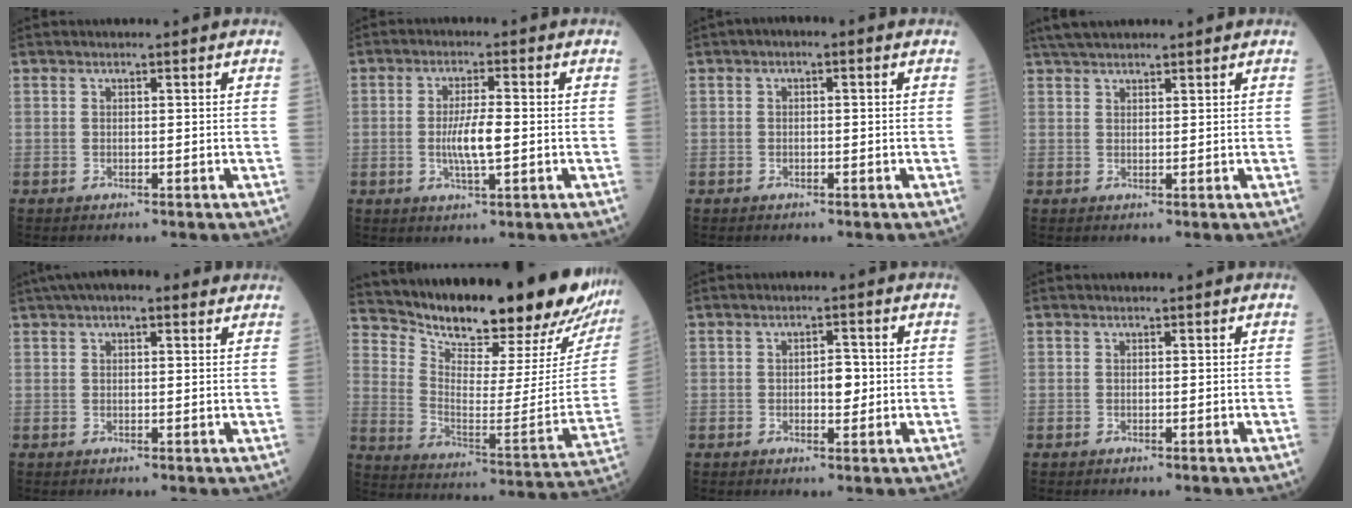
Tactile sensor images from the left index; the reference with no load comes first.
{"total": 5.3, "force": [-0.8, 0.8, 5.2], "torque": [-0.105, -0.008, -0.016]}
{"total": 1.0, "force": [-0.1, 0.5, 0.9], "torque": [-0.007, 0.002, -0.009]}
{"total": 5.0, "force": [4.4, 0.9, 2.2], "torque": [-0.035, 0.032, 0.076]}
{"total": 7.5, "force": [5.1, 2.3, 5.0], "torque": [-0.075, 0.040, 0.074]}
{"total": 25.2, "force": [23.0, 2.9, 10.0], "torque": [-0.174, -0.109, 0.313]}
{"total": 2.9, "force": [-0.4, 1.4, 2.5], "torque": [-0.033, 0.002, -0.007]}
{"total": 0.0}